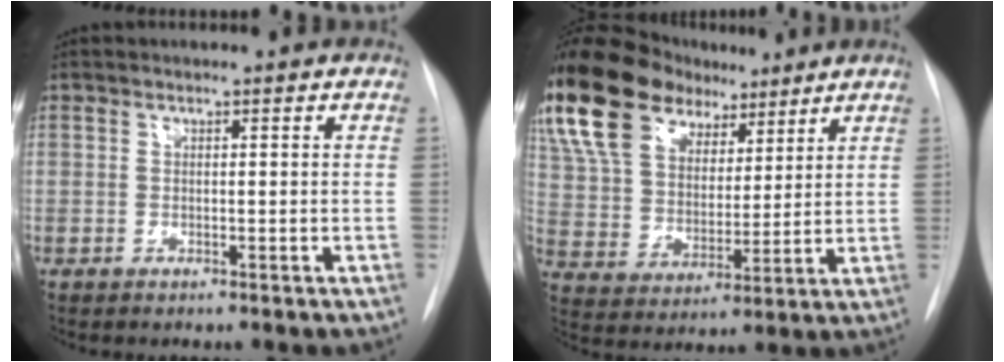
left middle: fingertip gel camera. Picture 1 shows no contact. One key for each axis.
{"total": 18.5, "fx": 12.0, "fy": 10.6, "fz": 9.1, "tx": -0.195, "ty": 0.050, "tz": 0.220}